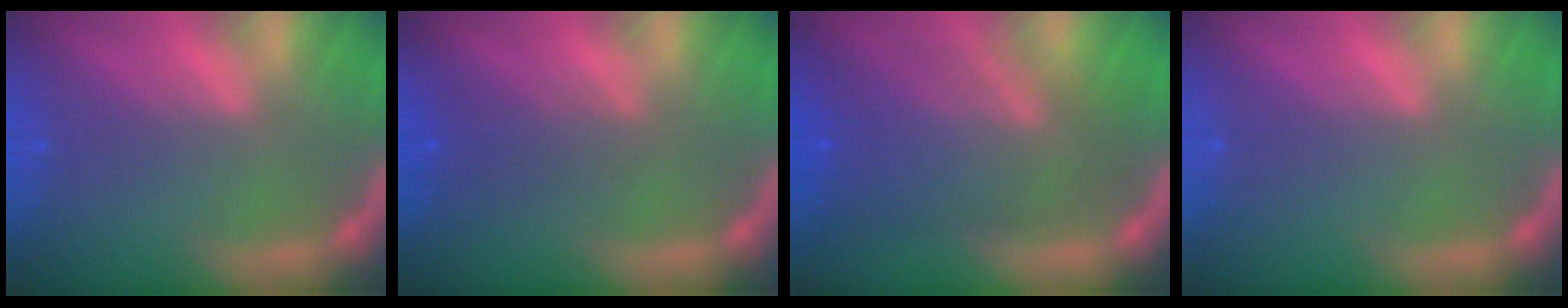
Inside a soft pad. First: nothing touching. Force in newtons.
{"total": 2.5}
{"total": 8.5}
{"total": 0.0}